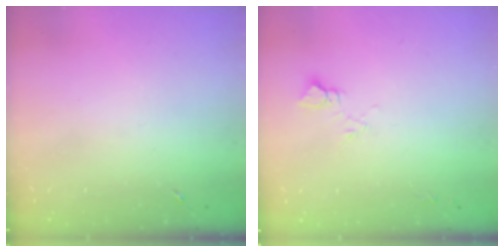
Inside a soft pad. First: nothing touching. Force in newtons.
{"total": 3.7, "press": 3.7, "slide": 0.4}